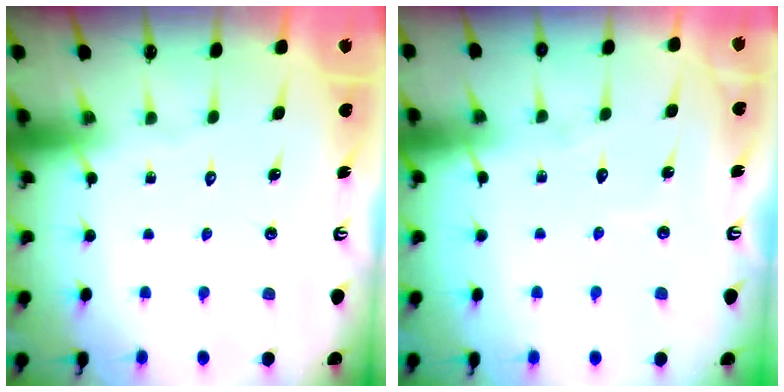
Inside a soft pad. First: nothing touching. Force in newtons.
{"total": 4.3, "press": 4.3, "slide": 0.3}